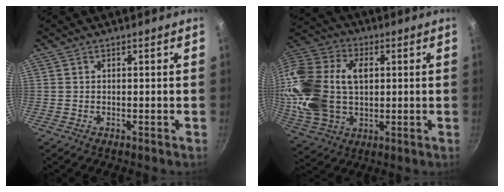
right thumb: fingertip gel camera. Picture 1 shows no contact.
{"total": 22.8, "force": [2.3, 15.6, 16.4], "torque": [-0.327, 0.022, 0.046]}